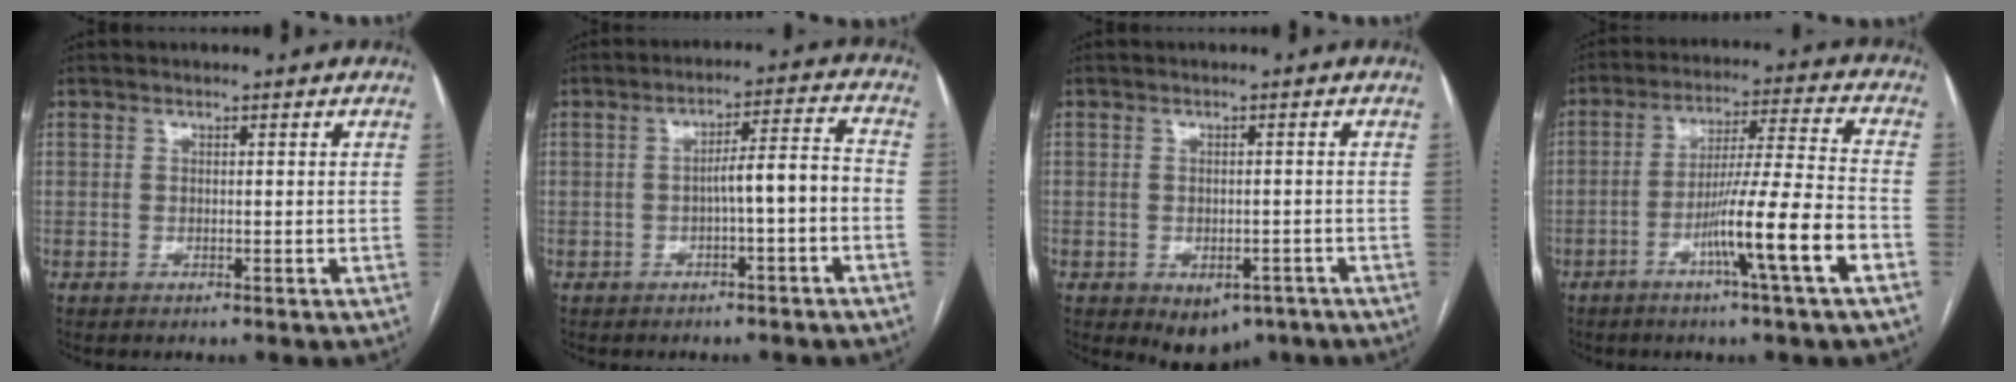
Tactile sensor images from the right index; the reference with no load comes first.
{"total": 5.9, "force": [-1.7, 0.5, 5.6], "torque": [-0.082, 0.026, -0.022]}
{"total": 5.9, "force": [-3.5, 4.0, 2.6], "torque": [-0.021, 0.002, -0.038]}
{"total": 12.3, "force": [-5.4, -1.3, 11.0], "torque": [-0.188, -0.002, -0.091]}